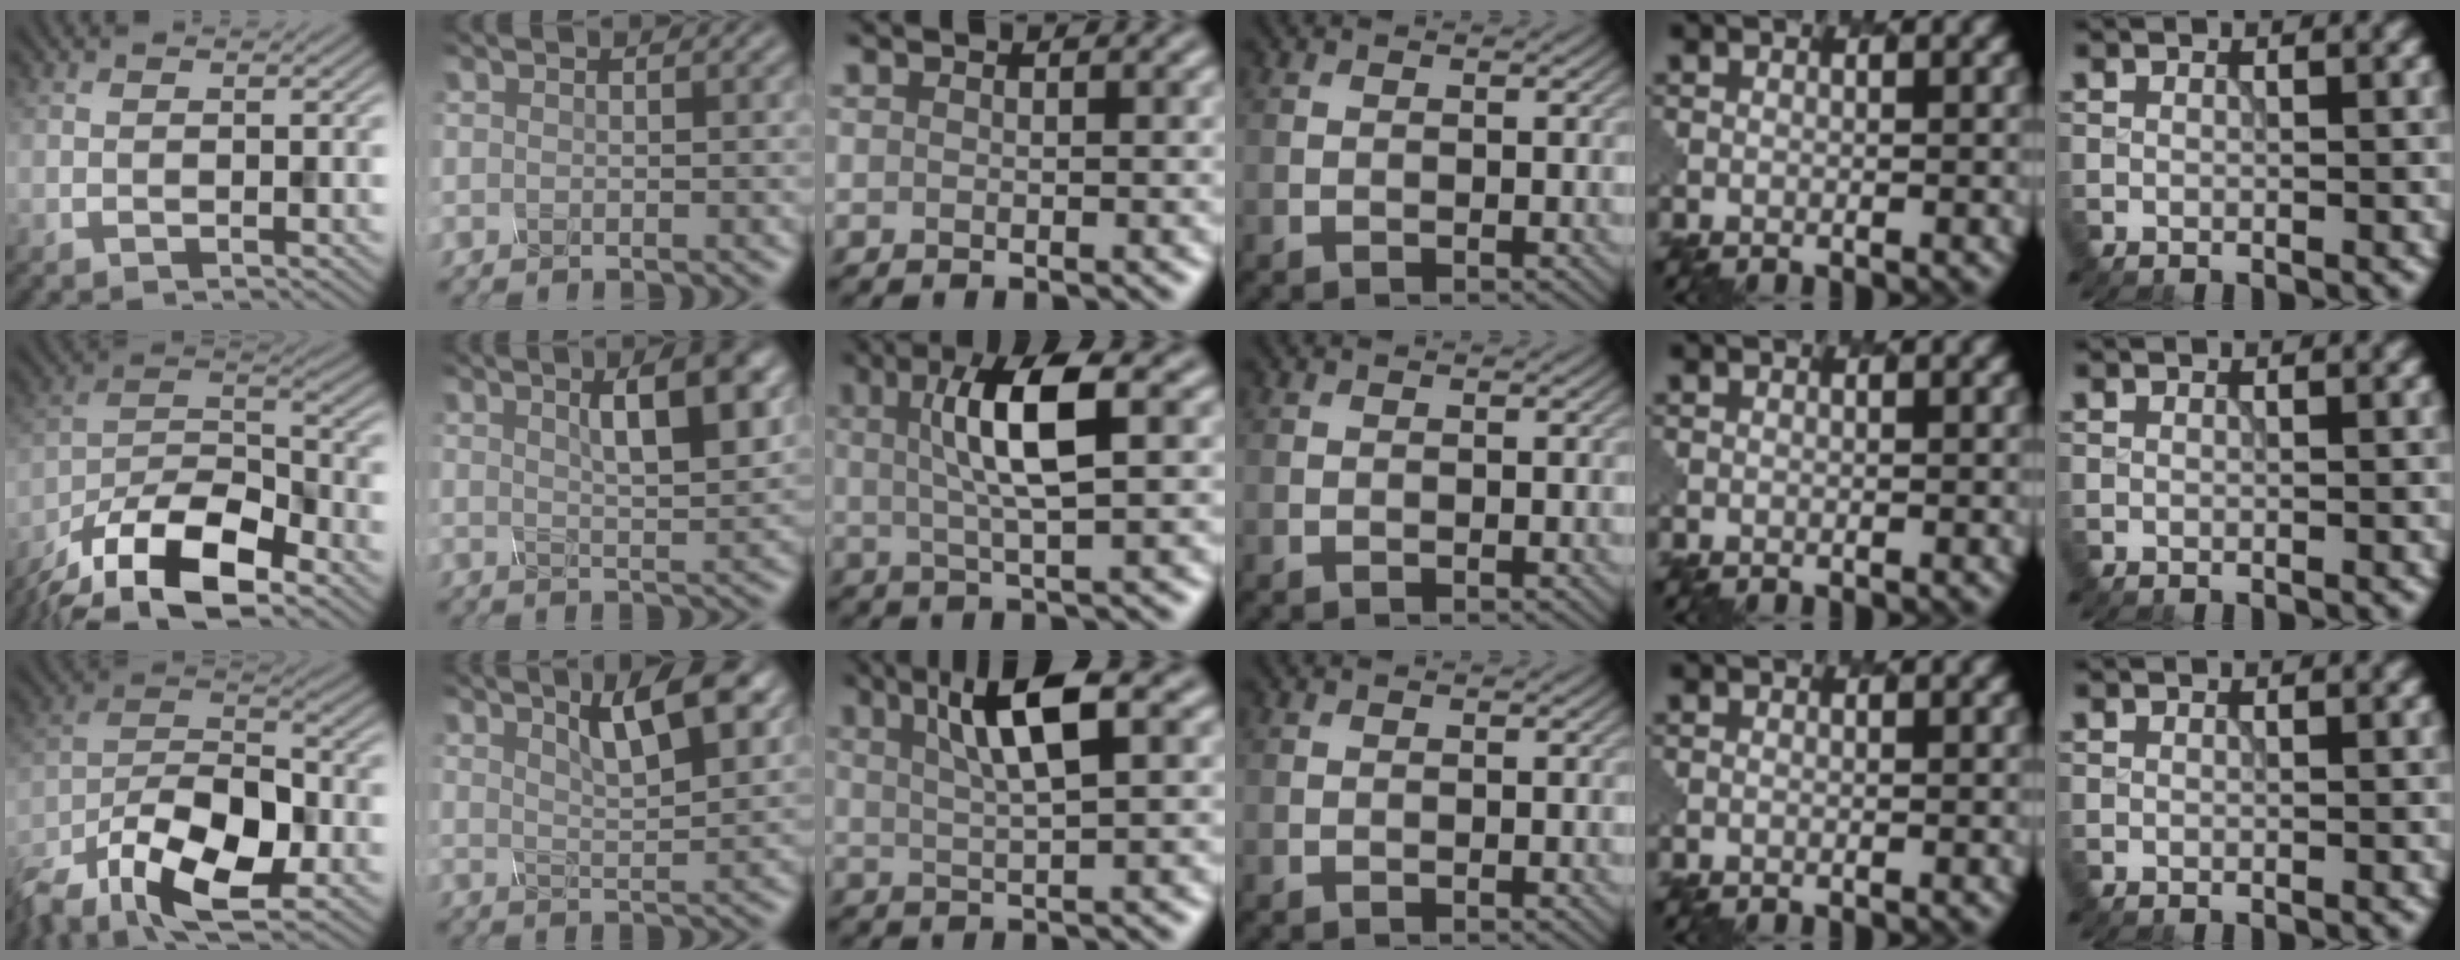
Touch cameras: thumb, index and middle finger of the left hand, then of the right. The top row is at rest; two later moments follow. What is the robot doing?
{"motion": "twist", "object": "rubiks cube"}